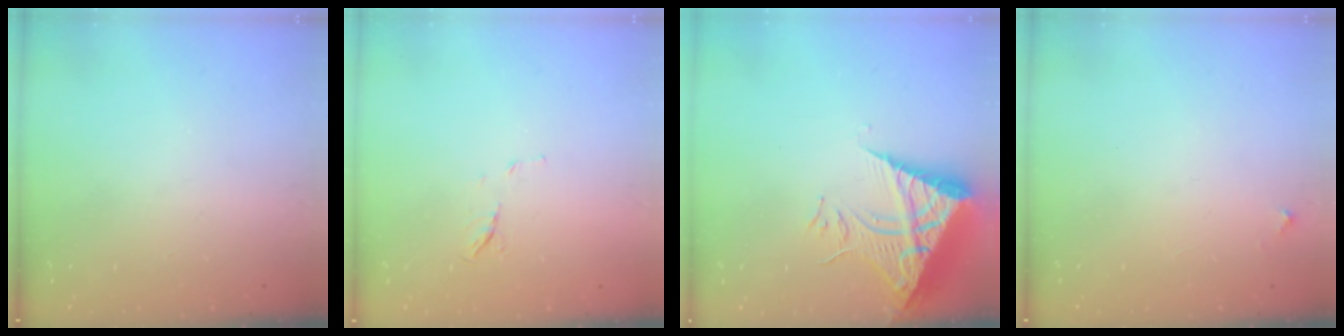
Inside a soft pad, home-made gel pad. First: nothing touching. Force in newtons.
{"total": 5.4, "press": 5.2, "slide": 1.3}
{"total": 10.3, "press": 10.2, "slide": 1.1}
{"total": 3.5, "press": 3.5, "slide": 0.3}